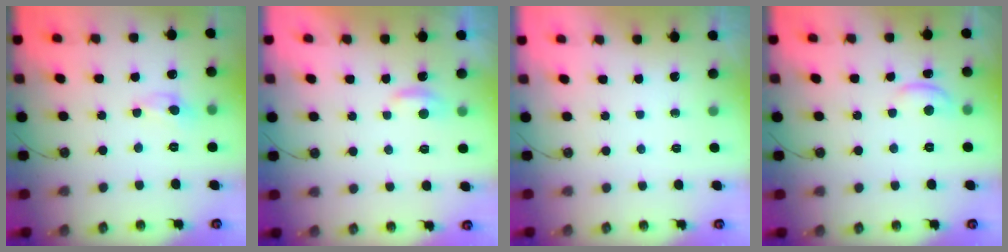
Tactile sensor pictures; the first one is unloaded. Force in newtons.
{"total": 1.0, "press": 0.8, "slide": 0.5}
{"total": 0.0}
{"total": 1.0, "press": 0.9, "slide": 0.4}